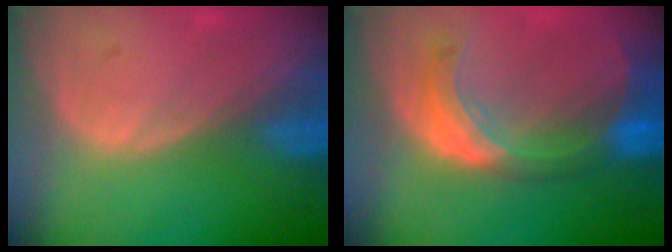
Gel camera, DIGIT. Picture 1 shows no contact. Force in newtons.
{"total": 8.3, "press": 7.4, "slide": 3.8}